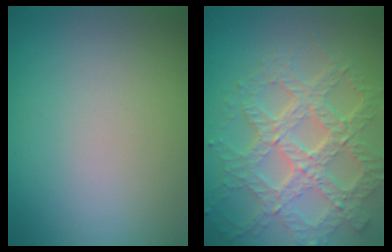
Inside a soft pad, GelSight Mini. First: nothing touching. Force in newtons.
{"total": 7.8, "press": 5.5, "slide": 5.5}